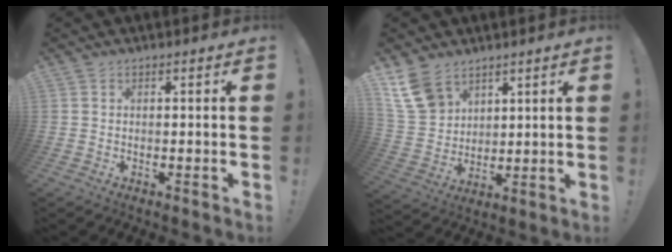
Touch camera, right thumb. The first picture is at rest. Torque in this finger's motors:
{"motor_torque": [0.04, 0.12, 0.28, 0.44, 0.03]}